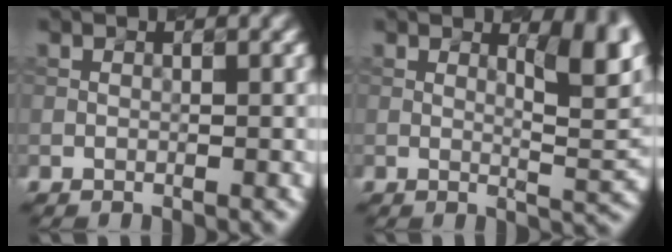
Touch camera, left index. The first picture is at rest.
{"total": 5.0, "force": [2.0, 1.6, 4.3], "torque": [-0.056, -0.007, 0.031]}